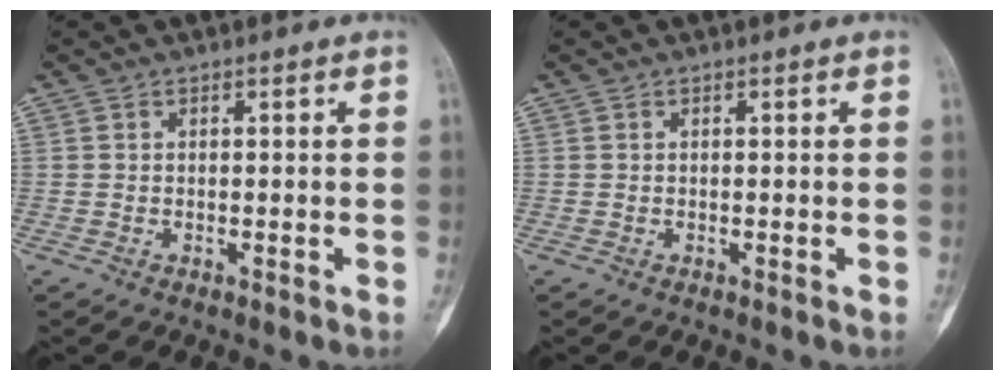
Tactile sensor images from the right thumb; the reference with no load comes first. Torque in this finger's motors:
{"motor_torque": [0.03, 0.03, 0.00, 0.00, 0.02]}